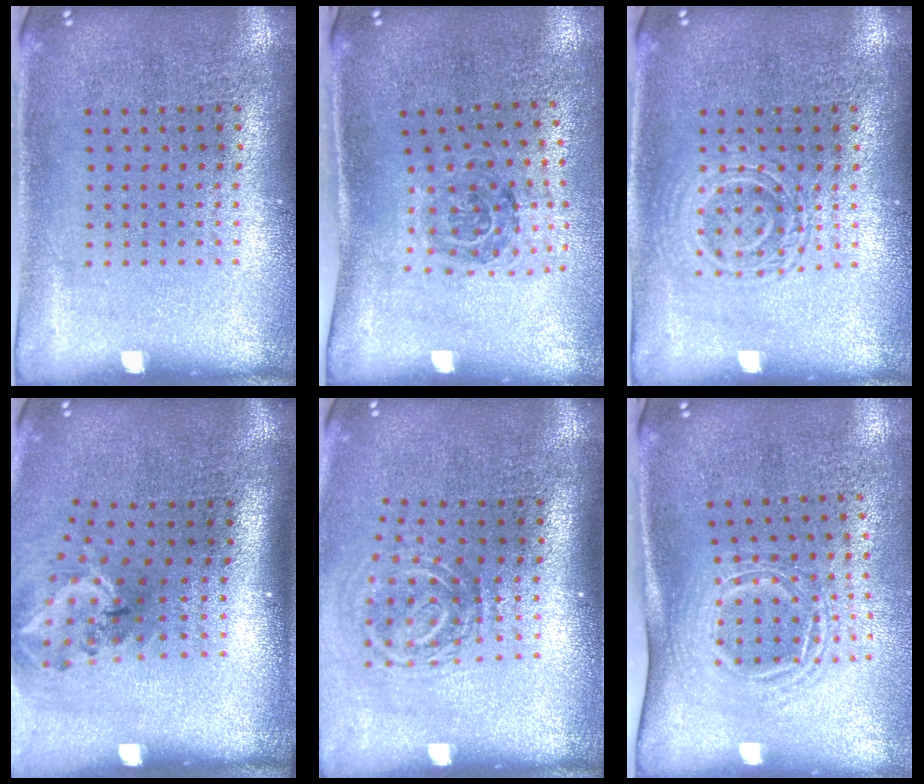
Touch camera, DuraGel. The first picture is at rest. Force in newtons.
{"total": 1.3, "press": 1.1, "slide": 0.7}
{"total": 2.5, "press": 2.5, "slide": 0.5}
{"total": 2.0, "press": 1.3, "slide": 1.5}
{"total": 1.8, "press": 1.2, "slide": 1.3}
{"total": 1.7, "press": 1.2, "slide": 1.2}